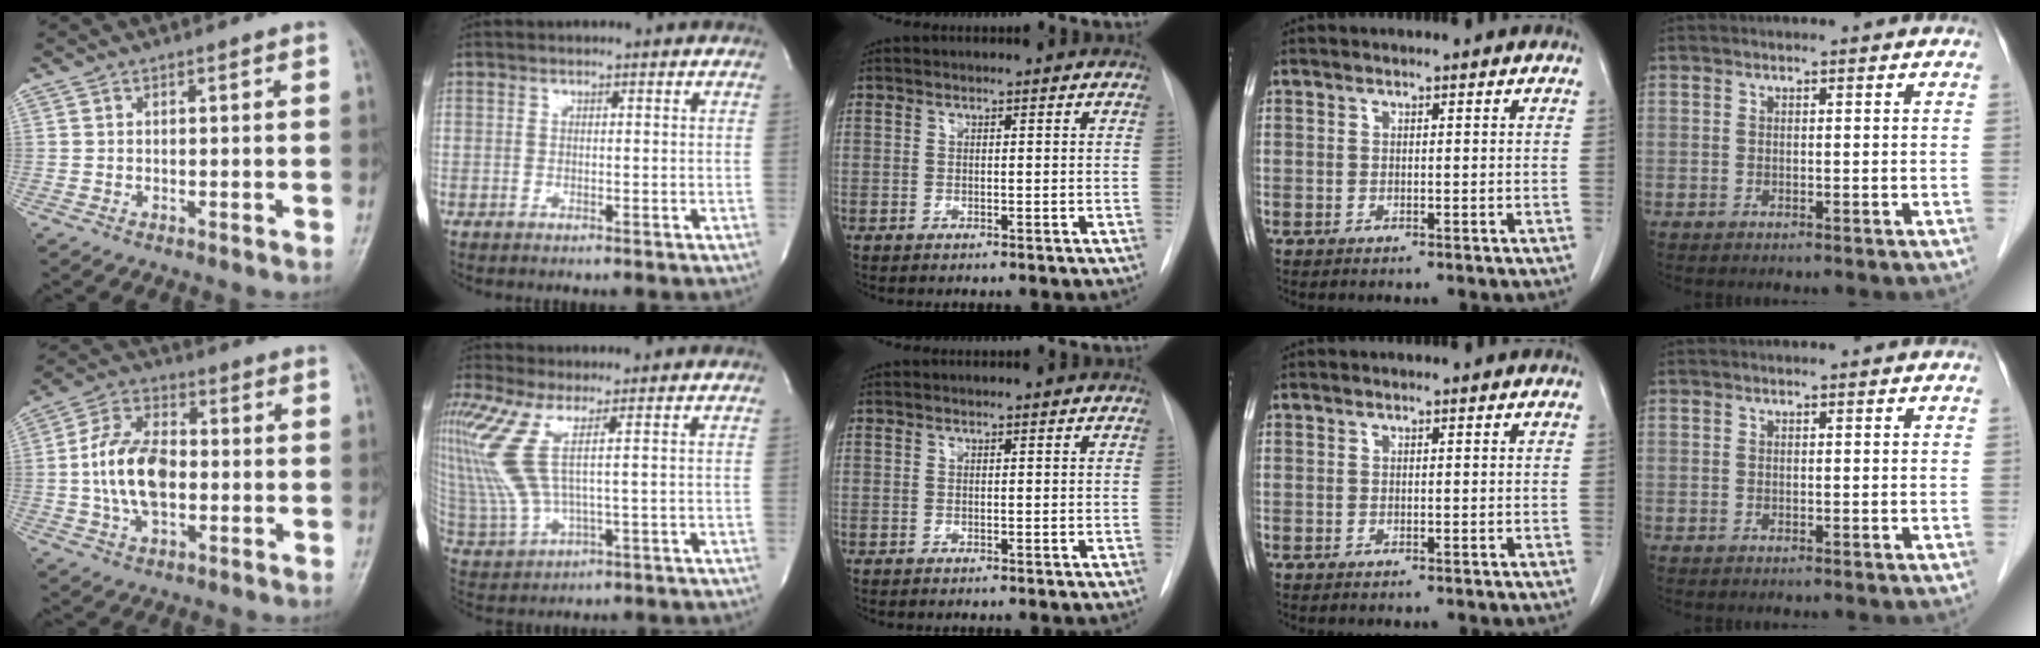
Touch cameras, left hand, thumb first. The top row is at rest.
{"thumb": {"total": 12.5, "force": [-0.6, 7.4, 10.0], "torque": [-0.184, 0.018, -0.015]}, "index": {"total": 11.6, "force": [4.2, 2.4, 10.6], "torque": [-0.281, 0.004, 0.086]}}